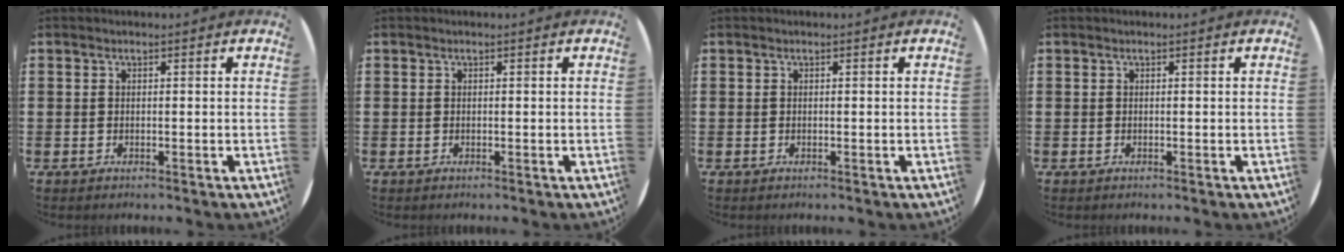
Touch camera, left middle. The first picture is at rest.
{"total": 0.0}
{"total": 0.0}
{"total": 0.0}